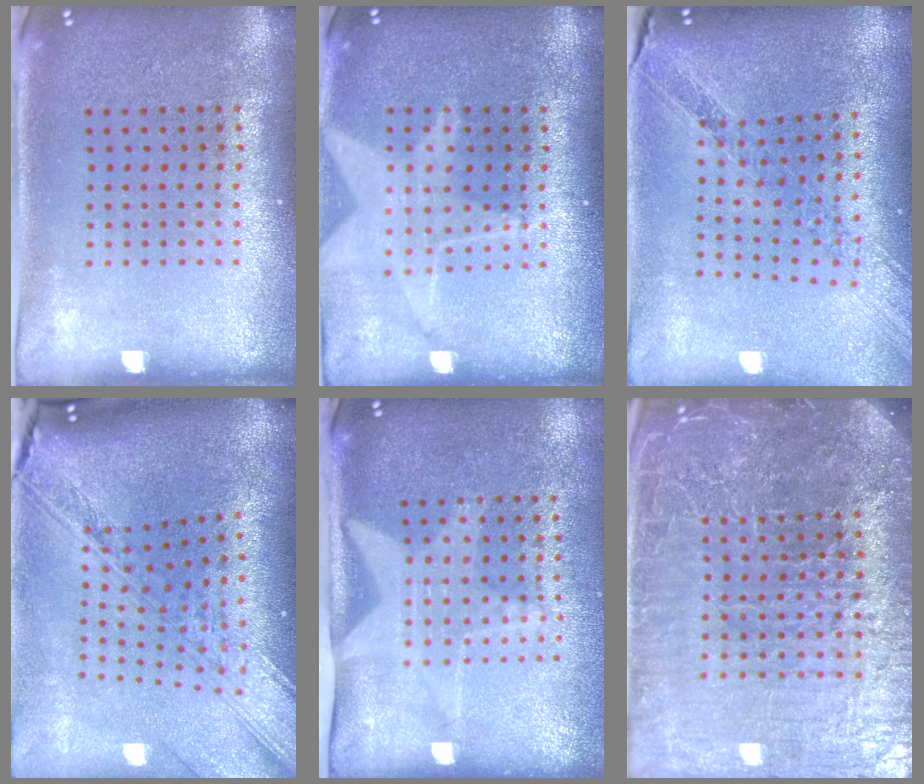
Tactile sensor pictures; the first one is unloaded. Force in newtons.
{"total": 1.7, "press": 1.4, "slide": 1.0}
{"total": 1.2, "press": 1.2, "slide": 0.1}
{"total": 4.0, "press": 2.9, "slide": 2.8}
{"total": 2.0, "press": 1.6, "slide": 1.2}
{"total": 6.6, "press": 5.9, "slide": 3.1}